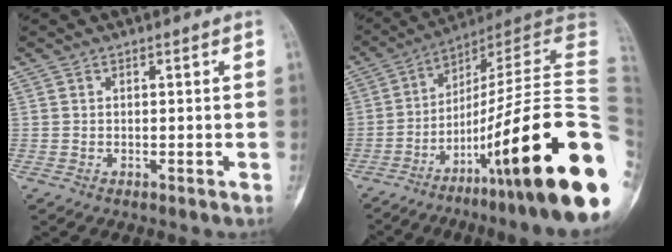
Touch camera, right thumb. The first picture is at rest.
{"total": 31.5, "force": [-9.7, 3.8, 29.7], "torque": [-0.355, 0.052, -0.154]}